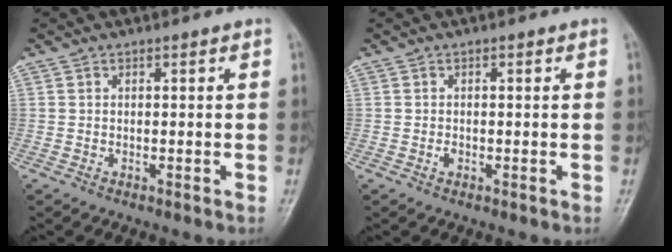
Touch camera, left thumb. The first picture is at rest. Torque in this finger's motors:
{"motor_torque": [0.21, 0.34, 0.33, -0.09, 0.01]}